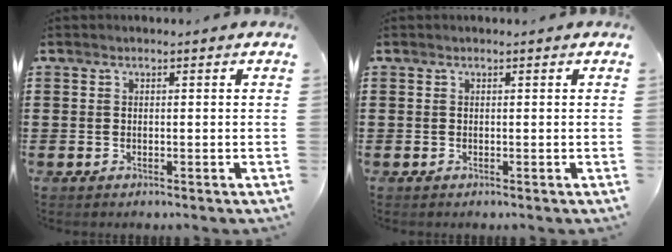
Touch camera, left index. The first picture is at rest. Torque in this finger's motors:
{"motor_torque": [-0.97, 1.17, 0.03, -0.01]}